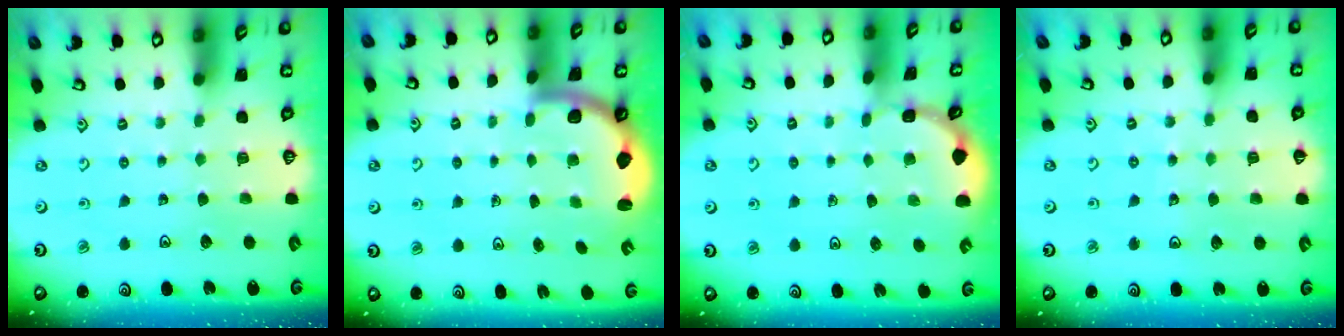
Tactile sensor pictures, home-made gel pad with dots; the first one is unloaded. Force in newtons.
{"total": 2.0, "press": 1.9, "slide": 0.5}
{"total": 2.4, "press": 2.4, "slide": 0.3}
{"total": 5.3, "press": 5.0, "slide": 1.7}